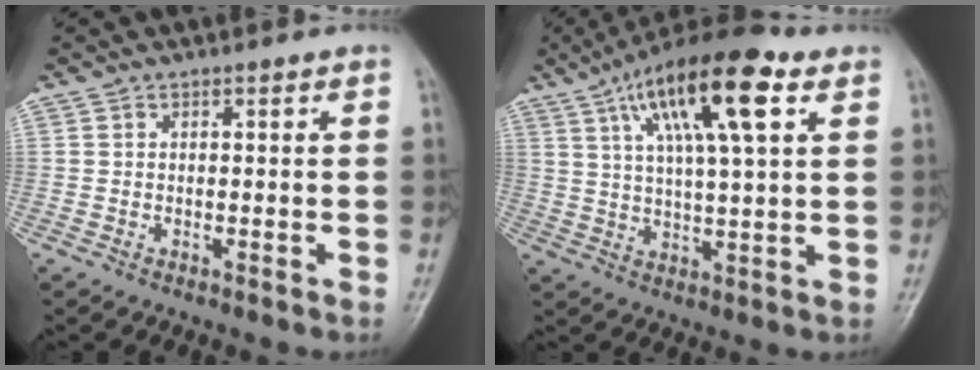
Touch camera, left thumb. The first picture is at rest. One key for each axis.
{"total": 17.8, "fx": 8.0, "fy": 4.9, "fz": 15.1, "tx": -0.242, "ty": -0.006, "tz": 0.131}